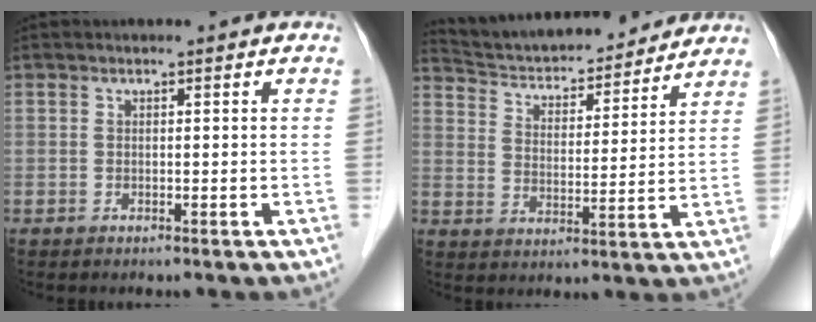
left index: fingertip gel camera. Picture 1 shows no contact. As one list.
[{"total": 17.7, "force": [16.6, 3.2, 5.3], "torque": [-0.084, 0.014, 0.252]}]